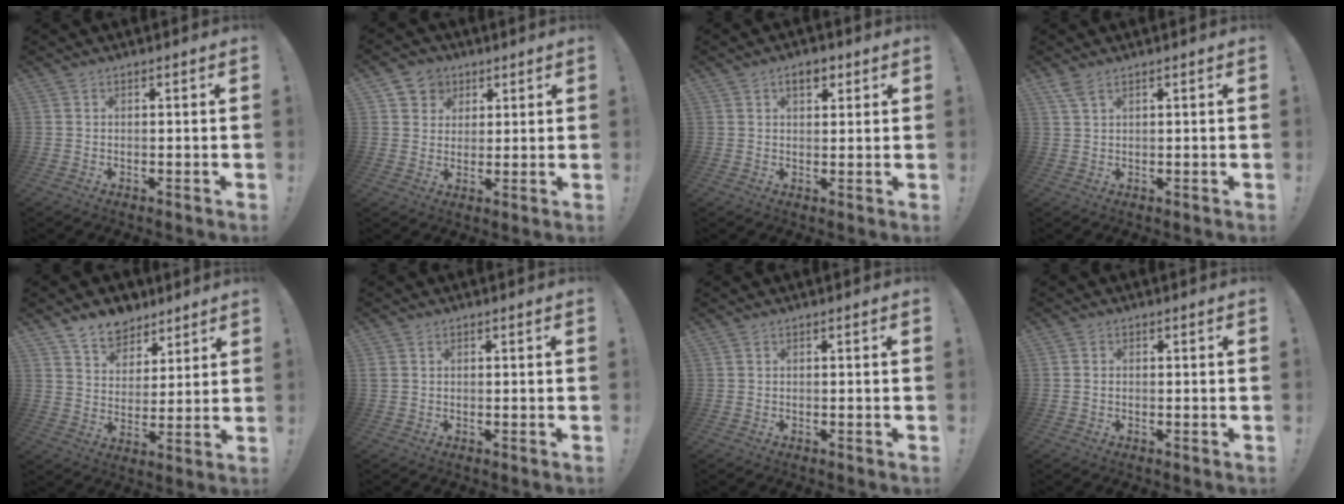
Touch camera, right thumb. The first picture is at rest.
{"total": 6.0, "force": [2.5, 5.4, 1.2], "torque": [-0.016, -0.016, 0.049]}
{"total": 4.4, "force": [2.1, 2.5, 3.1], "torque": [-0.045, 0.001, 0.034]}
{"total": 2.9, "force": [1.9, 1.0, 2.0], "torque": [-0.038, -0.005, 0.034]}
{"total": 9.5, "force": [7.5, 5.6, 1.6], "torque": [-0.030, -0.056, 0.146]}
{"total": 1.5, "force": [0.7, 1.1, 0.6], "torque": [-0.012, 0.005, 0.014]}
{"total": 0.0}
{"total": 0.8, "force": [0.1, 0.7, 0.2], "torque": [-0.005, 0.004, 0.002]}